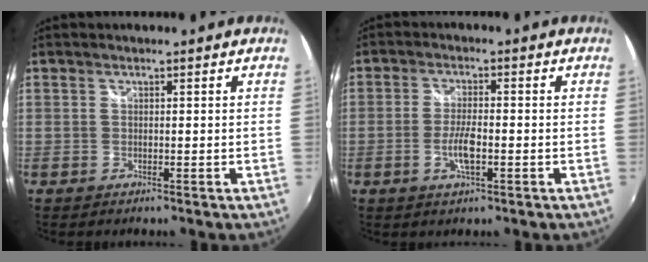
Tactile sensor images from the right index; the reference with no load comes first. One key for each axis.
{"total": 4.8, "fx": -1.6, "fy": 1.3, "fz": 4.3, "tx": -0.090, "ty": -0.004, "tz": -0.030}